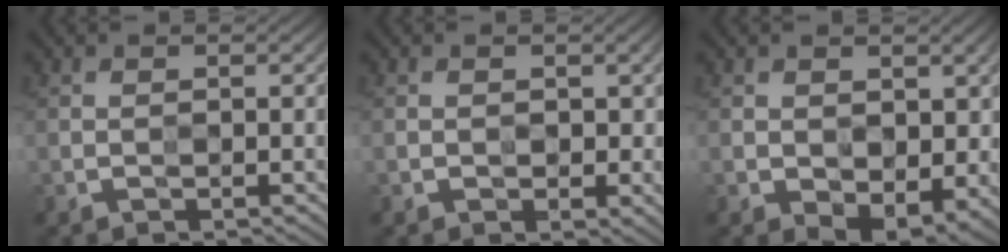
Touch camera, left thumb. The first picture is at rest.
{"total": 1.1, "force": [0.3, 1.0, 0.4], "torque": [-0.009, -0.011, 0.005]}
{"total": 4.2, "force": [0.1, 3.0, 2.9], "torque": [-0.055, -0.016, 0.005]}